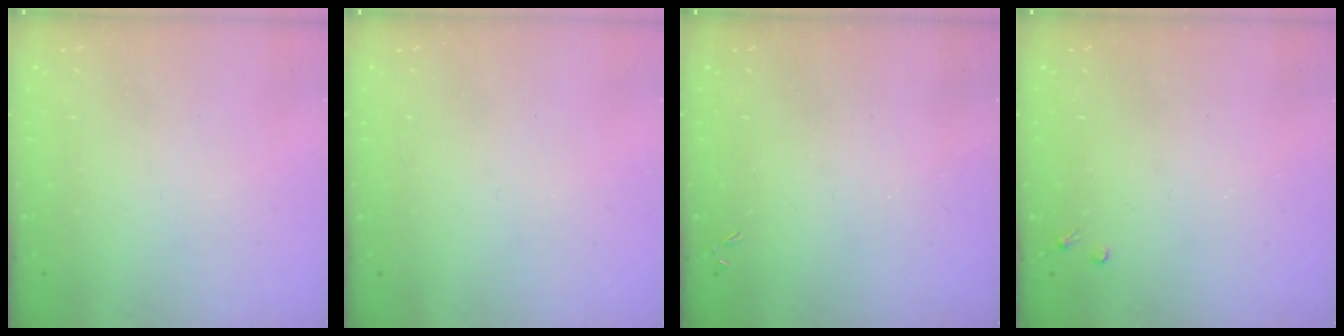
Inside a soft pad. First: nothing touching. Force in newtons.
{"total": 0.0}
{"total": 0.0}
{"total": 2.7, "press": 2.7, "slide": 0.4}